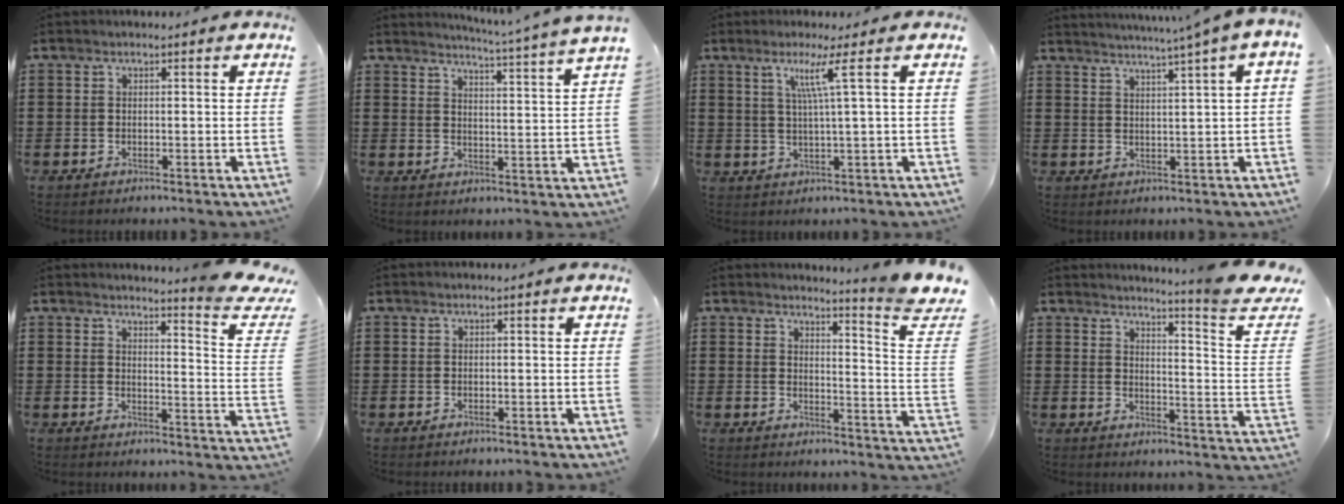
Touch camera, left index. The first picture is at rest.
{"total": 4.3, "force": [3.9, -1.3, 1.1], "torque": [-0.029, -0.033, 0.060]}
{"total": 5.3, "force": [1.9, -0.8, 4.9], "torque": [-0.102, -0.005, 0.027]}
{"total": 2.9, "force": [1.9, -1.2, 1.8], "torque": [-0.037, -0.017, 0.029]}
{"total": 4.7, "force": [3.9, -0.2, 2.6], "torque": [-0.047, -0.034, 0.059]}
{"total": 0.0}
{"total": 4.3, "force": [3.6, -1.1, 2.1], "torque": [-0.043, -0.038, 0.052]}
{"total": 6.1, "force": [4.8, -0.9, 3.6], "torque": [-0.068, -0.046, 0.070]}